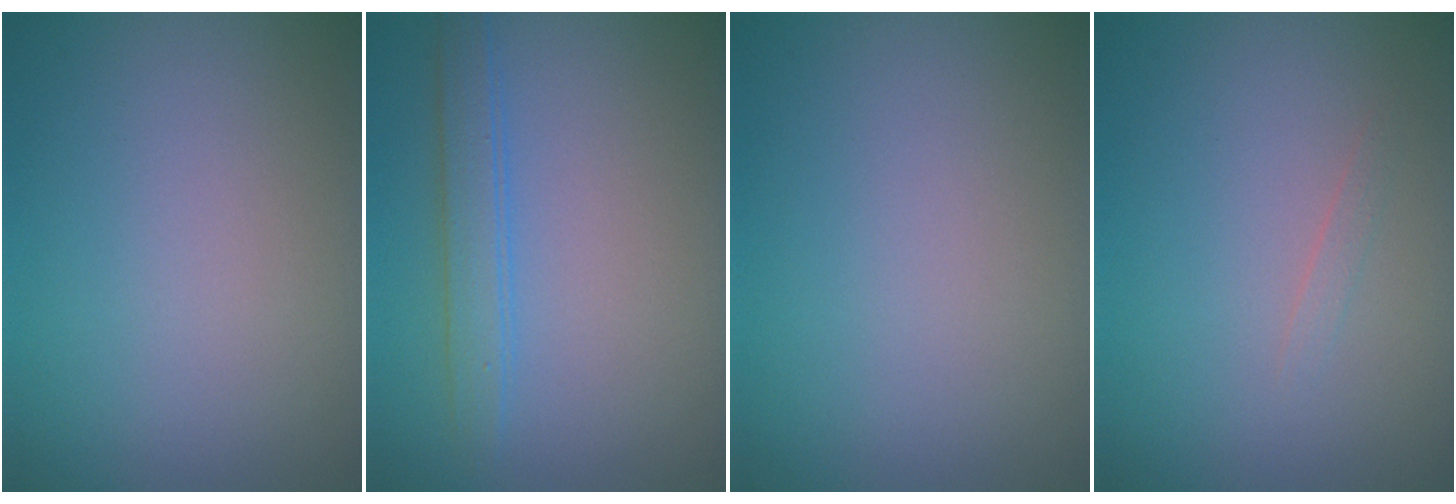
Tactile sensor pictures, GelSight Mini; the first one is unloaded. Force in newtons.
{"total": 2.6, "press": 2.6, "slide": 0.0}
{"total": 0.0}
{"total": 0.6, "press": 0.6, "slide": 0.0}